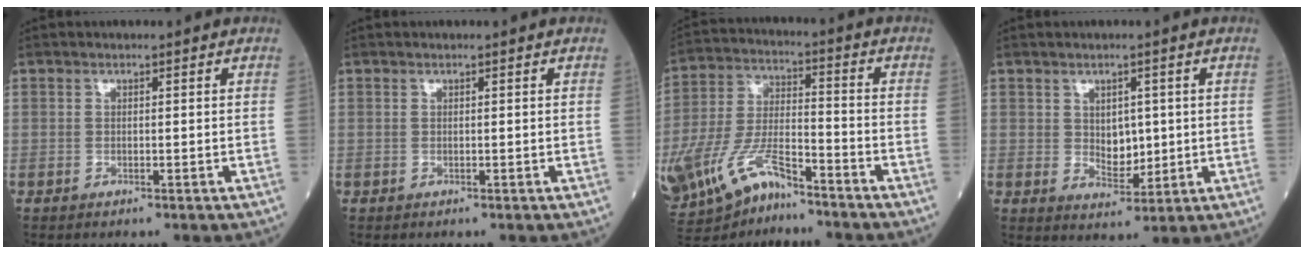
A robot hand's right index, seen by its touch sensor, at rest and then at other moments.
{"total": 0.0}
{"total": 14.6, "force": [-10.4, 4.6, 9.2], "torque": [-0.200, -0.010, -0.189]}
{"total": 4.3, "force": [0.6, 2.8, 3.2], "torque": [-0.044, -0.006, 0.018]}